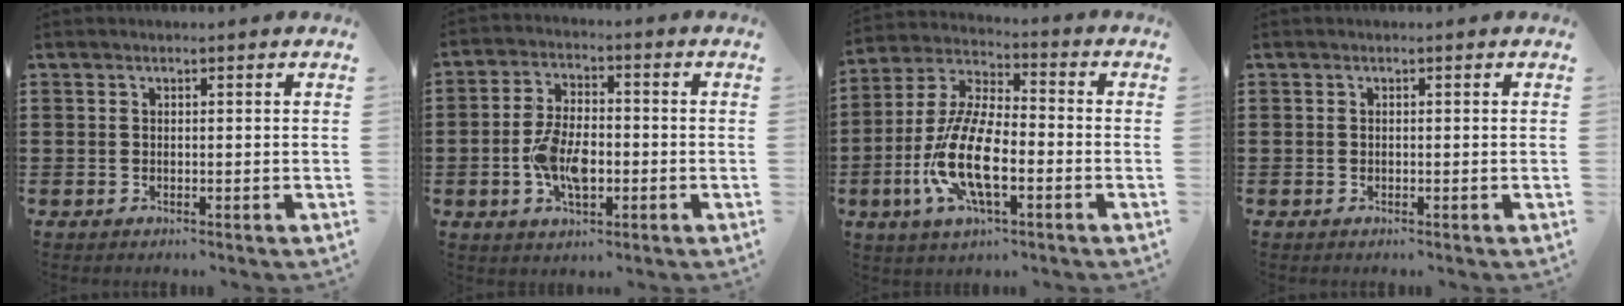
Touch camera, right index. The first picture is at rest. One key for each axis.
{"total": 7.6, "fx": -1.9, "fy": 3.9, "fz": 6.3, "tx": -0.141, "ty": 0.001, "tz": -0.039}
{"total": 12.7, "fx": -3.9, "fy": 5.0, "fz": 11.0, "tx": -0.260, "ty": -0.012, "tz": -0.080}
{"total": 0.0}